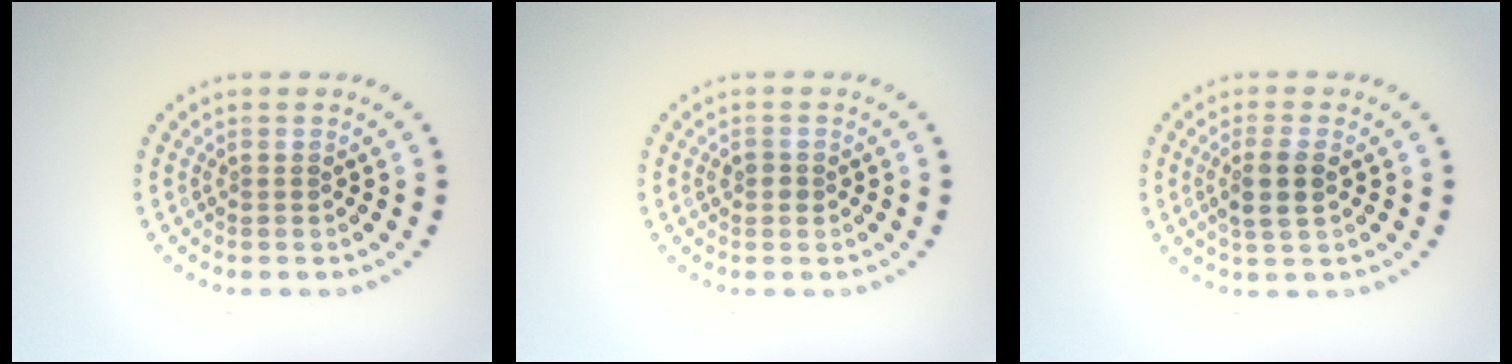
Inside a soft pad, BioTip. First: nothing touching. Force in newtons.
{"total": 1.0, "press": 1.0, "slide": 0.1}
{"total": 2.7, "press": 2.5, "slide": 0.9}